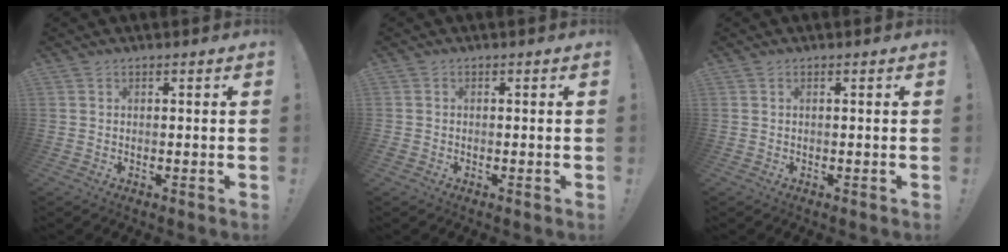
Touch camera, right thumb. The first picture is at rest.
{"total": 0.9, "force": [-0.5, 0.7, 0.1], "torque": [-0.001, 0.002, -0.009]}
{"total": 0.0}